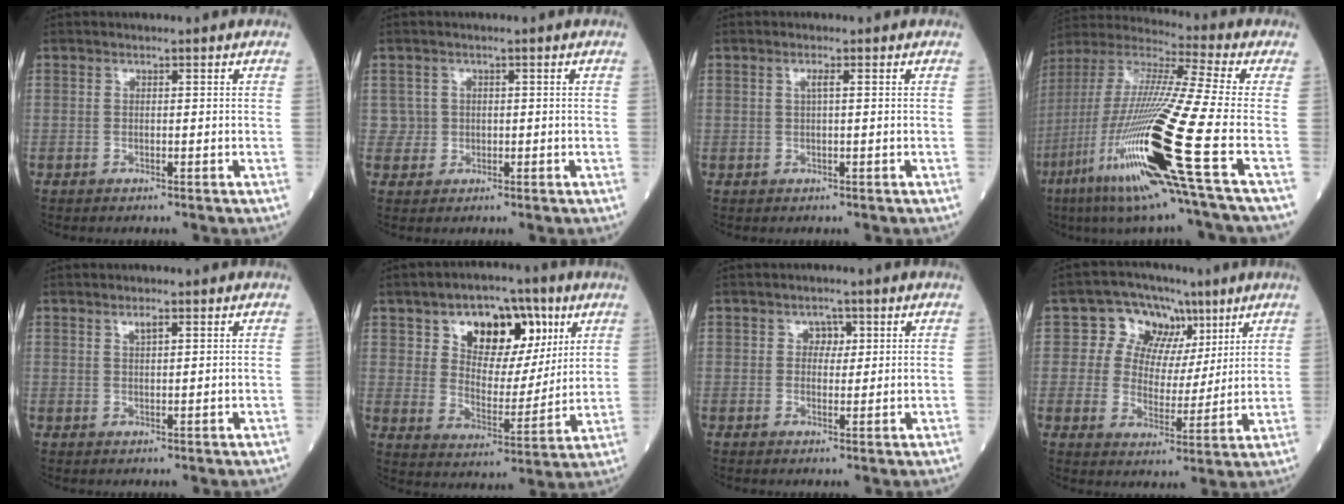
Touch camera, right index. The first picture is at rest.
{"total": 1.9, "force": [0.2, 1.9, -0.4], "torque": [0.019, 0.006, 0.000]}
{"total": 1.1, "force": [0.3, -0.1, 1.0], "torque": [-0.021, 0.002, 0.004]}
{"total": 24.5, "force": [-9.0, -0.3, 22.8], "torque": [-0.465, -0.050, -0.174]}
{"total": 1.5, "force": [0.9, 0.3, 1.1], "torque": [-0.023, 0.000, 0.017]}
{"total": 13.6, "force": [6.4, 7.5, 9.3], "torque": [-0.137, 0.019, 0.109]}
{"total": 2.2, "force": [0.8, 1.6, 1.3], "torque": [-0.012, 0.002, 0.008]}
{"total": 9.0, "force": [4.1, 7.3, 3.4], "torque": [-0.042, 0.027, 0.067]}